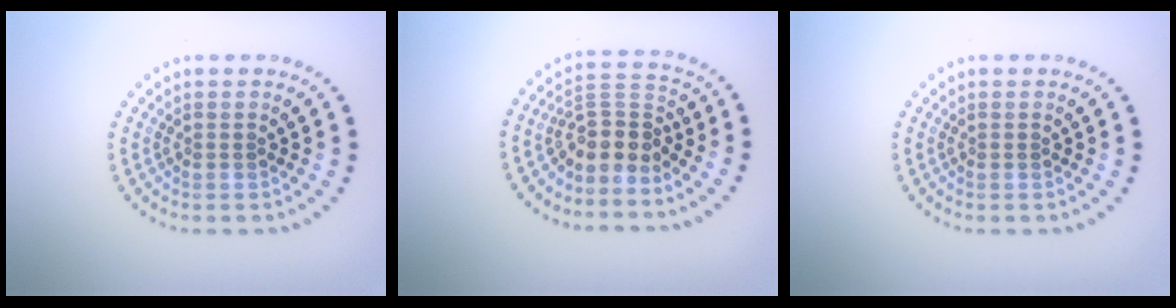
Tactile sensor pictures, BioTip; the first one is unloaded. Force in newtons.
{"total": 3.4, "press": 2.5, "slide": 2.3}
{"total": 0.0}